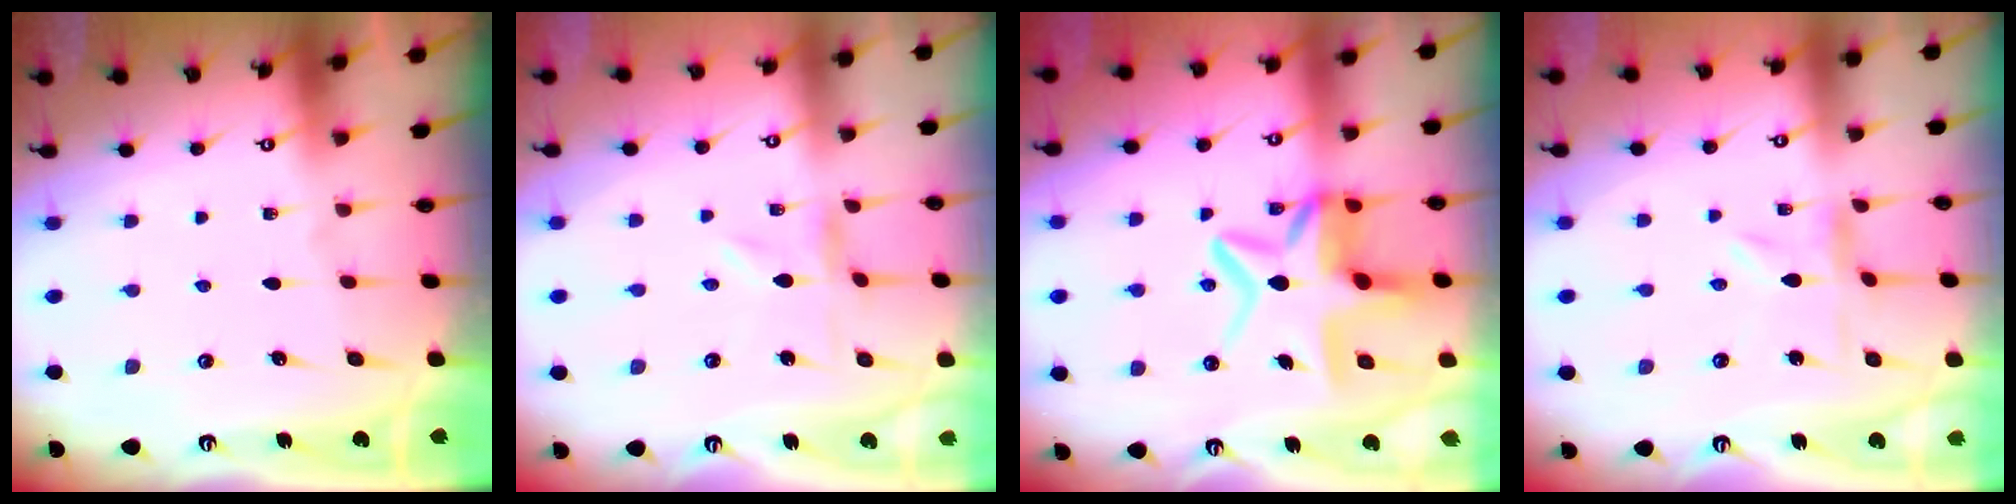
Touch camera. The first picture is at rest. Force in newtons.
{"total": 0.6, "press": 0.6, "slide": 0.2}
{"total": 12.5, "press": 12.4, "slide": 1.9}
{"total": 0.5, "press": 0.4, "slide": 0.3}